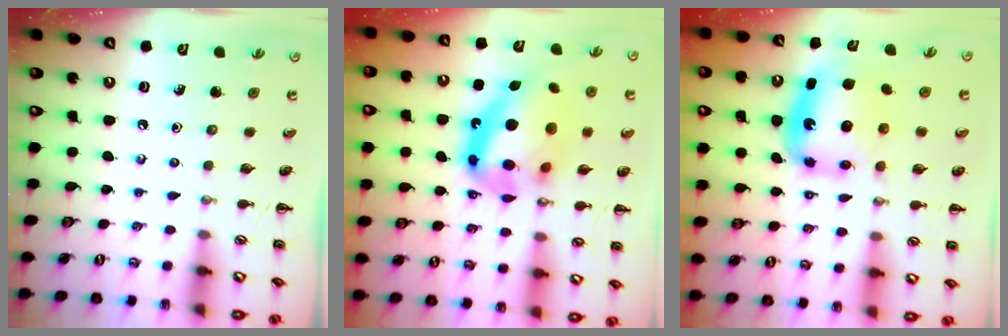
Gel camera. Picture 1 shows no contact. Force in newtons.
{"total": 20.0, "press": 19.5, "slide": 4.5}
{"total": 6.7, "press": 6.6, "slide": 1.4}